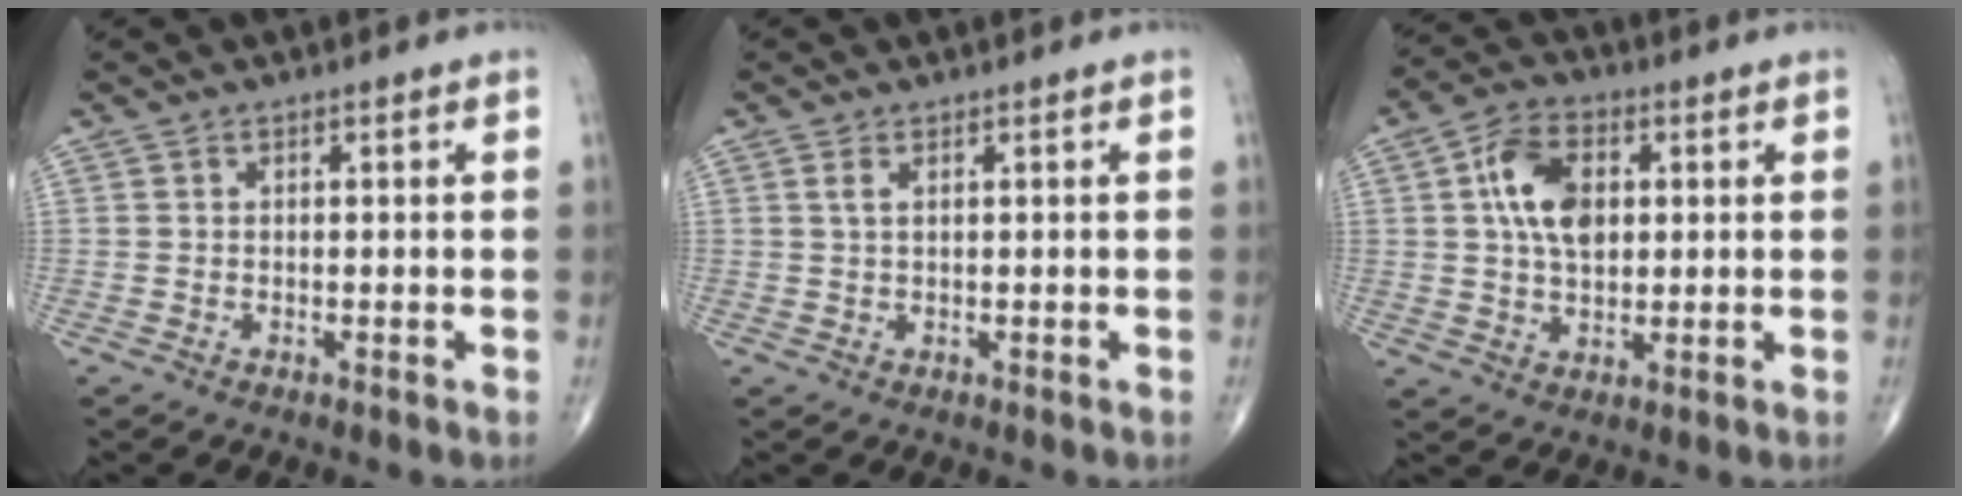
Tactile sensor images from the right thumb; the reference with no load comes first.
{"total": 1.4, "force": [0.7, 0.4, 1.2], "torque": [-0.030, 0.003, 0.016]}
{"total": 10.3, "force": [2.1, 6.4, 7.8], "torque": [-0.129, 0.003, 0.035]}